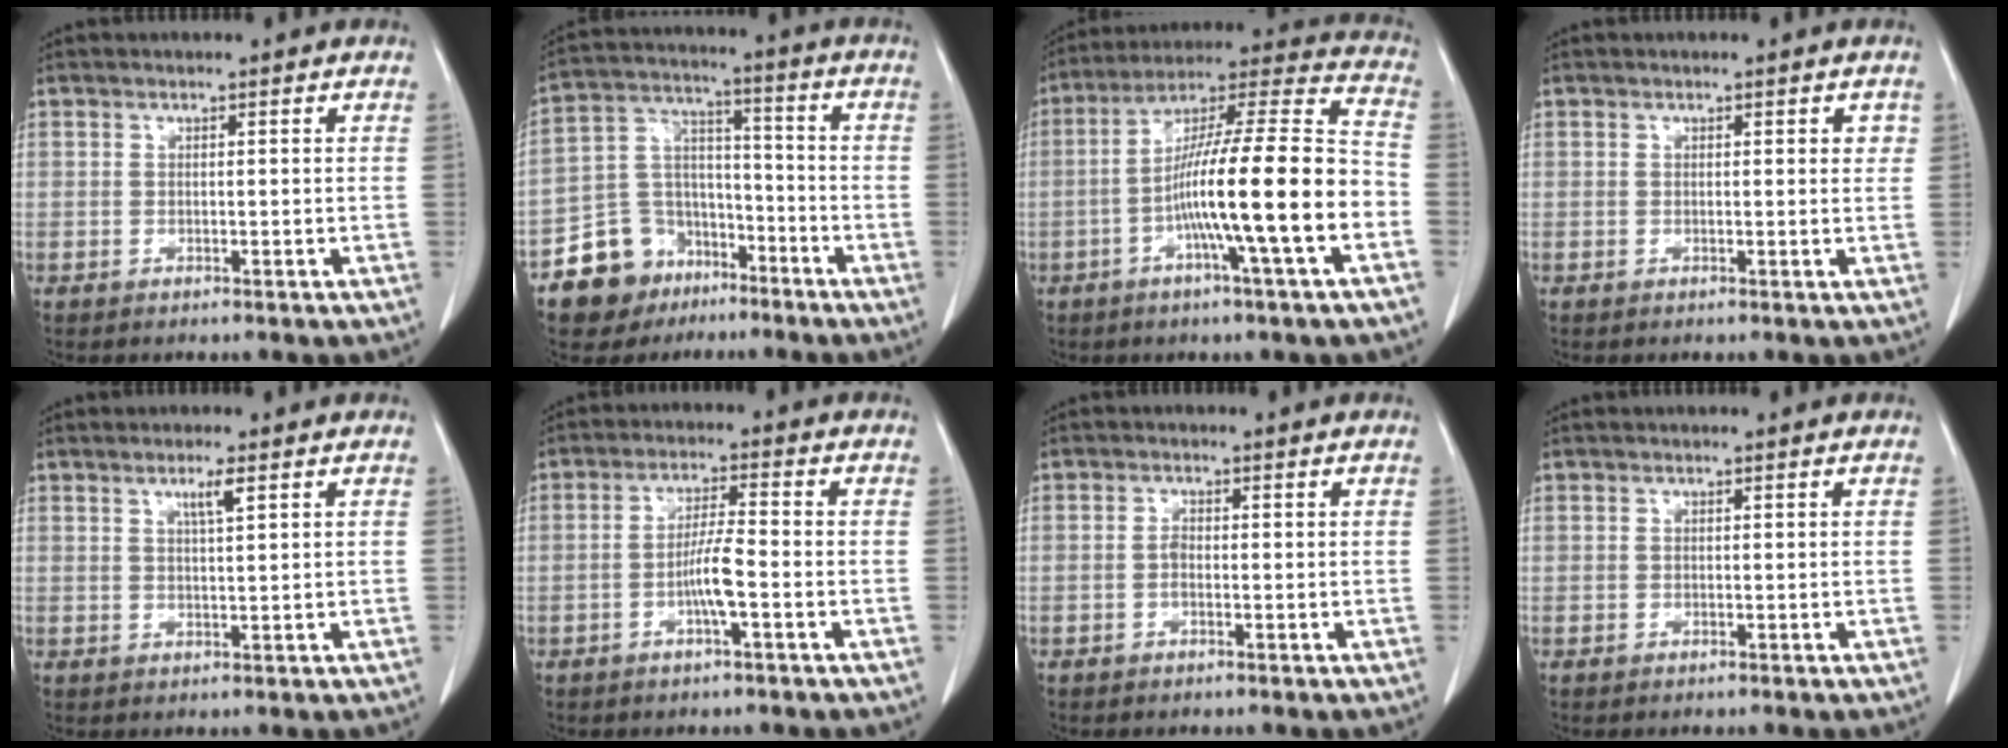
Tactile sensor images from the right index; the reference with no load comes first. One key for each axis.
{"total": 11.3, "fx": -7.0, "fy": 8.5, "fz": 2.5, "tx": -0.051, "ty": 0.056, "tz": -0.114}
{"total": 18.6, "fx": -5.2, "fy": 0.1, "fz": 17.8, "tx": -0.294, "ty": 0.011, "tz": -0.091}
{"total": 1.3, "fx": 0.5, "fy": 0.7, "fz": 1.0, "tx": -0.007, "ty": 0.000, "tz": 0.004}
{"total": 2.5, "fx": 1.3, "fy": -0.1, "fz": 2.1, "tx": -0.040, "ty": -0.002, "tz": 0.023}
{"total": 4.8, "fx": -1.5, "fy": 0.2, "fz": 4.5, "tx": -0.091, "ty": 0.006, "tz": -0.029}
{"total": 1.1, "fx": -0.3, "fy": 0.5, "fz": 0.9, "tx": -0.017, "ty": 0.005, "tz": -0.006}
{"total": 0.0}